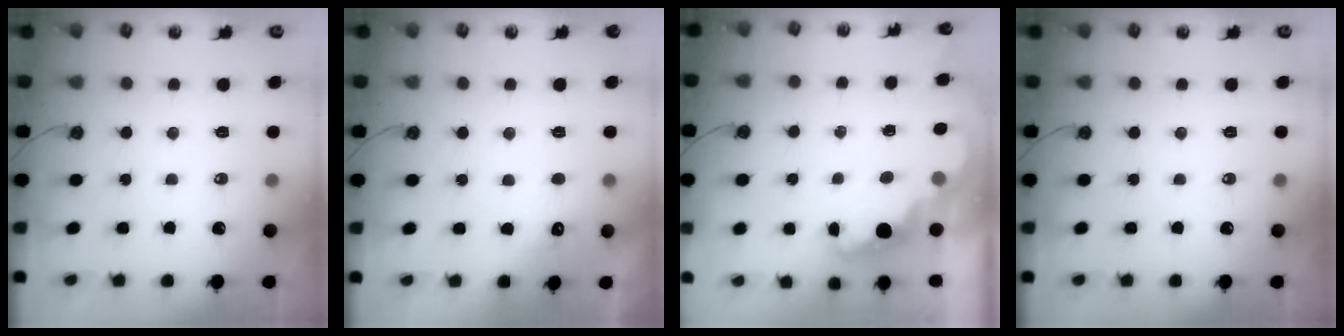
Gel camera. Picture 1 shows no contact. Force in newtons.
{"total": 5.1, "press": 5.0, "slide": 0.5}
{"total": 2.1, "press": 2.1, "slide": 0.5}
{"total": 0.0}